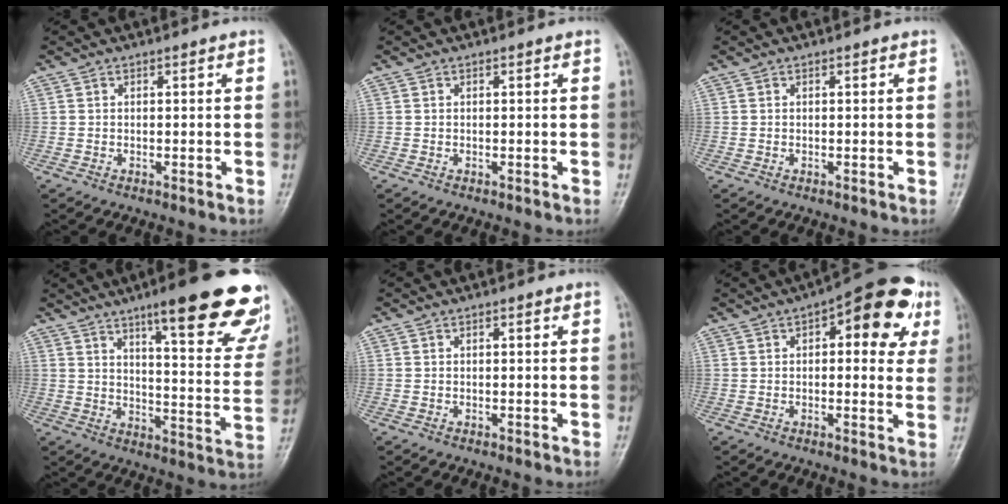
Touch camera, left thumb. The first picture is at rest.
{"total": 0.0}
{"total": 0.0}
{"total": 25.3, "force": [16.5, 5.2, 18.4], "torque": [-0.215, -0.066, 0.217]}
{"total": 0.6, "force": [0.2, 0.2, 0.5], "torque": [-0.011, 0.001, 0.001]}
{"total": 14.6, "force": [5.6, 6.5, 11.8], "torque": [-0.109, 0.007, 0.063]}